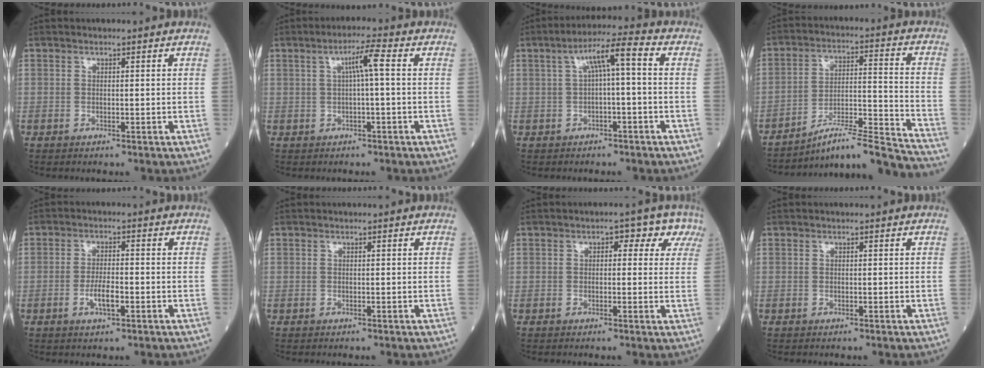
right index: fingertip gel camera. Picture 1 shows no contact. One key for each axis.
{"total": 4.0, "fx": 0.6, "fy": -0.1, "fz": 4.0, "tx": -0.070, "ty": 0.010, "tz": 0.011}
{"total": 6.3, "fx": 0.7, "fy": 0.6, "fz": 6.2, "tx": -0.104, "ty": 0.030, "tz": 0.009}
{"total": 16.2, "fx": -15.2, "fy": -1.5, "fz": 5.2, "tx": -0.078, "ty": 0.020, "tz": -0.240}
{"total": 1.6, "fx": -0.7, "fy": 0.2, "fz": 1.5, "tx": -0.029, "ty": 0.000, "tz": -0.013}
{"total": 0.0}
{"total": 4.7, "fx": 1.8, "fy": 2.8, "fz": 3.3, "tx": -0.022, "ty": 0.028, "tz": 0.014}
{"total": 0.0}